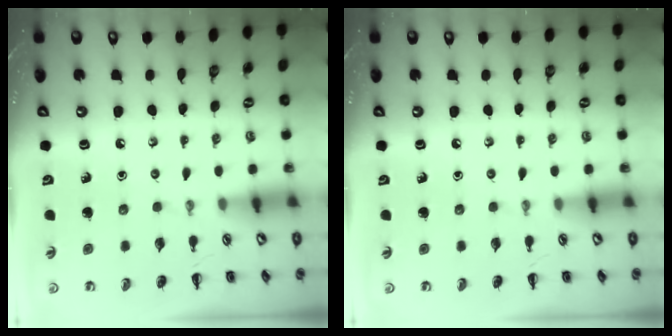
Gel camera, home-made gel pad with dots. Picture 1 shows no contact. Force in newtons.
{"total": 0.0}